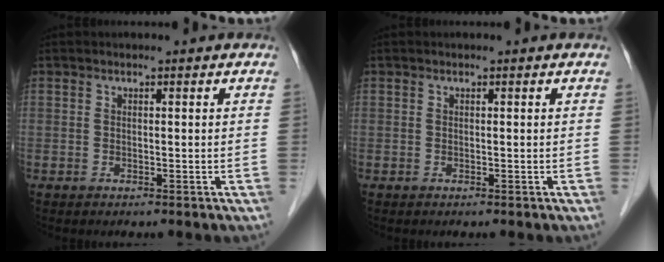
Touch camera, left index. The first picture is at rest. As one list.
[{"total": 0.0}]